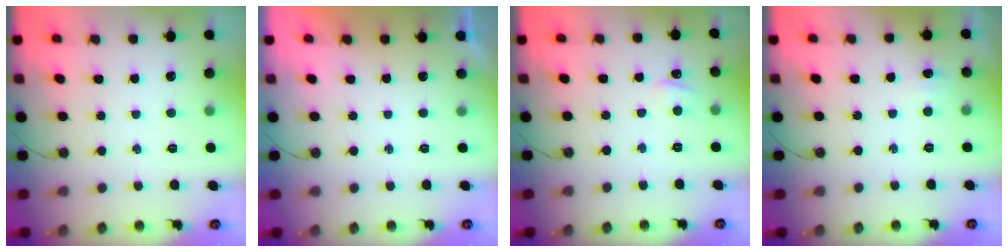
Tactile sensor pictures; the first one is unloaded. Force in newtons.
{"total": 0.0}
{"total": 1.6, "press": 1.5, "slide": 0.2}
{"total": 2.3, "press": 2.0, "slide": 1.0}